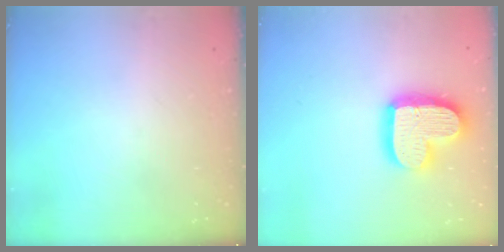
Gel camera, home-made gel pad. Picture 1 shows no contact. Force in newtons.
{"total": 17.8, "press": 17.8, "slide": 1.3}